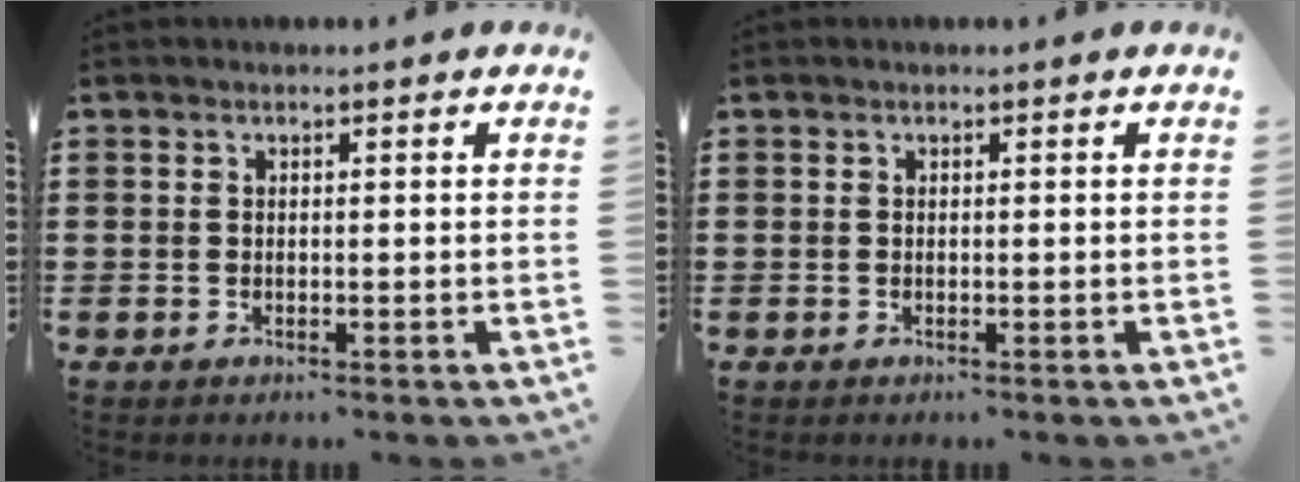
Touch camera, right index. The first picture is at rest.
{"total": 0.0}